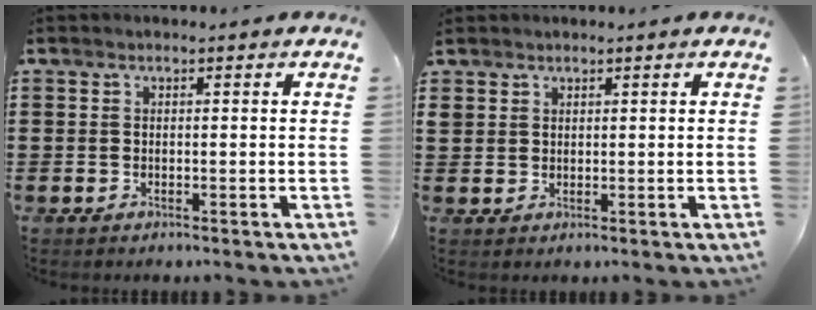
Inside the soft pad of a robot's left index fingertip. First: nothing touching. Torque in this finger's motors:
{"motor_torque": [1.32, 0.82, 0.33, 0.08]}